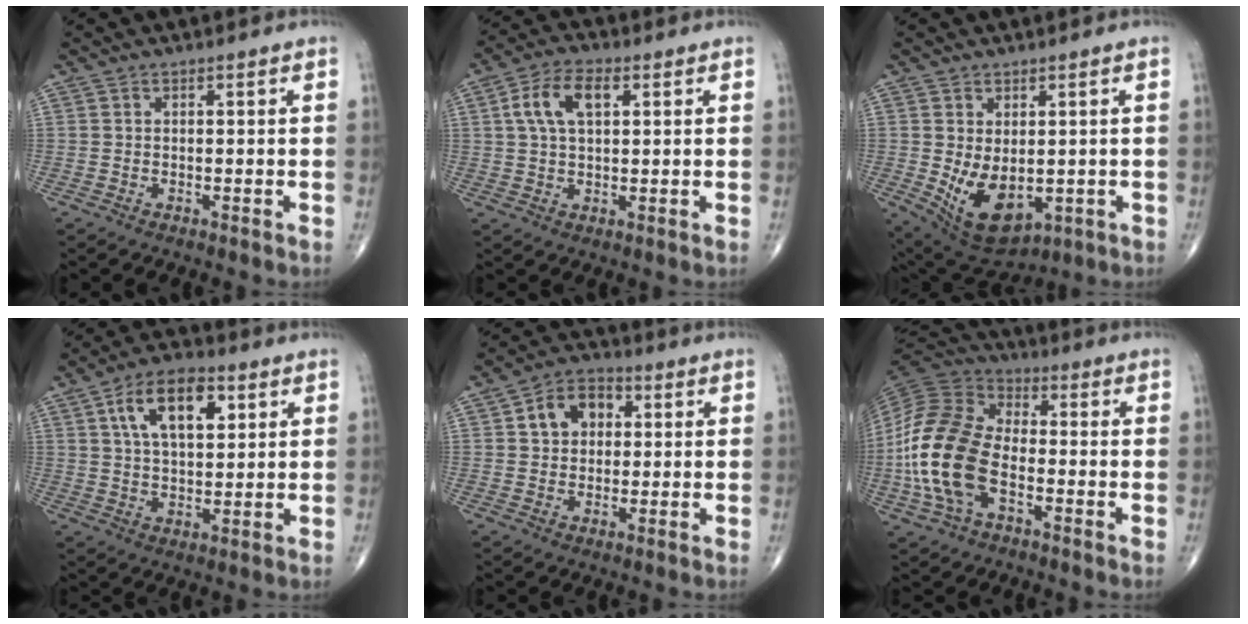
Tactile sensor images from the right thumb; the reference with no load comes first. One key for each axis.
{"total": 8.4, "fx": 2.5, "fy": 4.3, "fz": 6.7, "tx": -0.128, "ty": 0.012, "tz": 0.044}
{"total": 10.8, "fx": -1.4, "fy": 6.4, "fz": 8.6, "tx": -0.132, "ty": -0.009, "tz": 0.005}
{"total": 12.4, "fx": 4.6, "fy": 6.4, "fz": 9.6, "tx": -0.147, "ty": -0.005, "tz": 0.076}
{"total": 8.5, "fx": 2.0, "fy": 6.2, "fz": 5.4, "tx": -0.064, "ty": 0.013, "tz": 0.025}
{"total": 17.9, "fx": -4.1, "fy": 10.3, "fz": 14.0, "tx": -0.297, "ty": 0.025, "tz": -0.083}